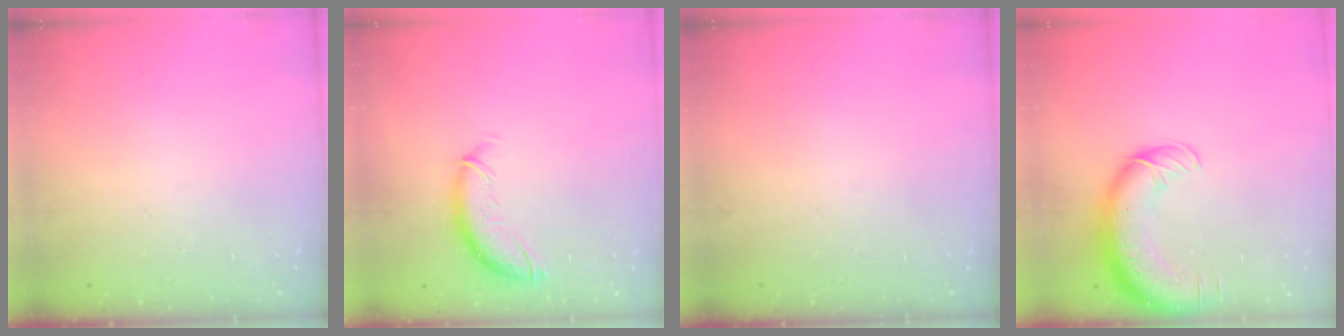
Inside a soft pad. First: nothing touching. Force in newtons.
{"total": 10.8, "press": 10.6, "slide": 1.8}
{"total": 0.0}
{"total": 13.5, "press": 13.0, "slide": 3.6}